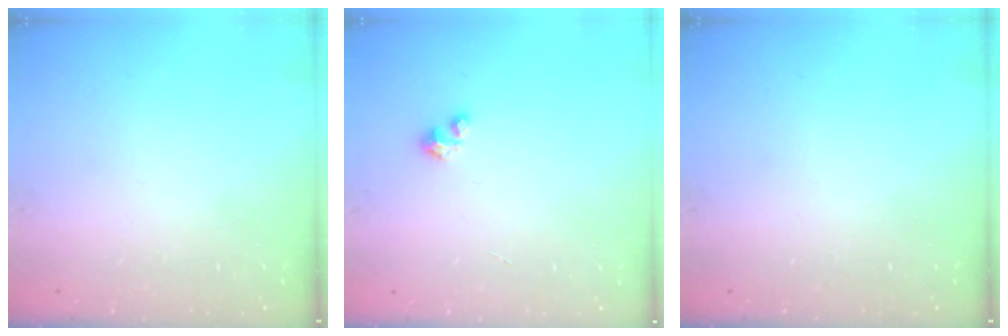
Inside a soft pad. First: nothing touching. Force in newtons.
{"total": 0.9, "press": 0.9, "slide": 0.2}
{"total": 0.0}